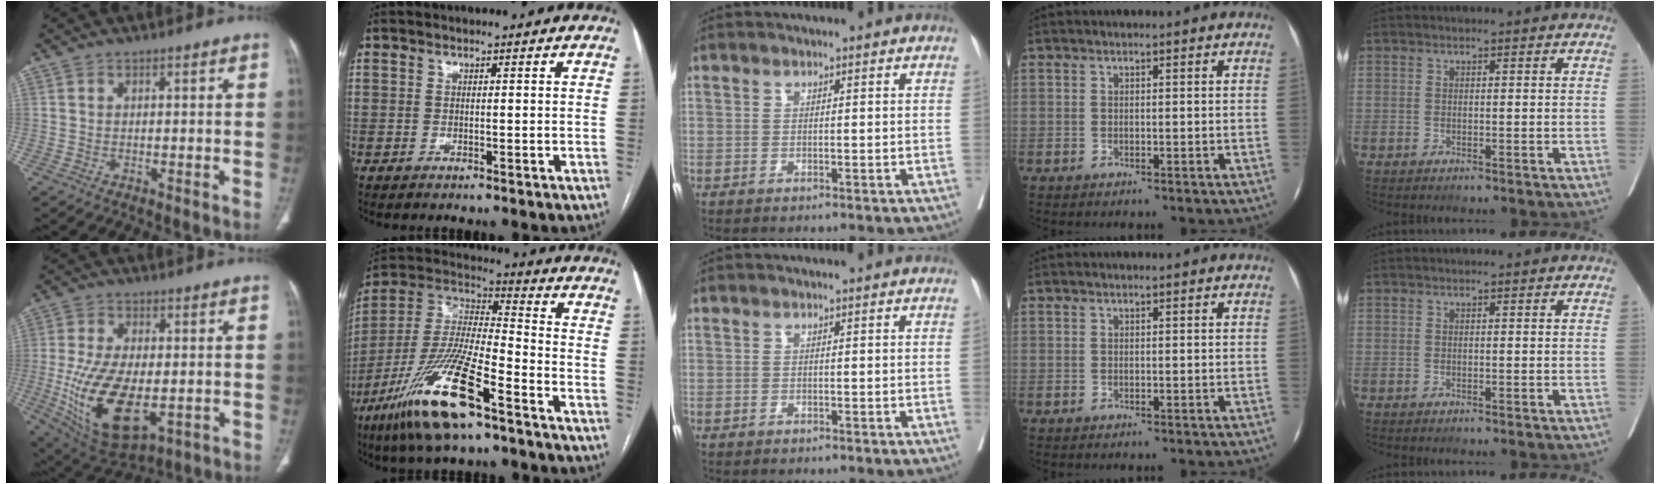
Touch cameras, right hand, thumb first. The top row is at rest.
{"thumb": {"total": 18.0, "force": [-3.4, 9.3, 15.0], "torque": [-0.285, -0.015, -0.035]}, "index": {"total": 18.9, "force": [-11.0, 3.5, 15.0], "torque": [-0.336, -0.035, -0.208]}}